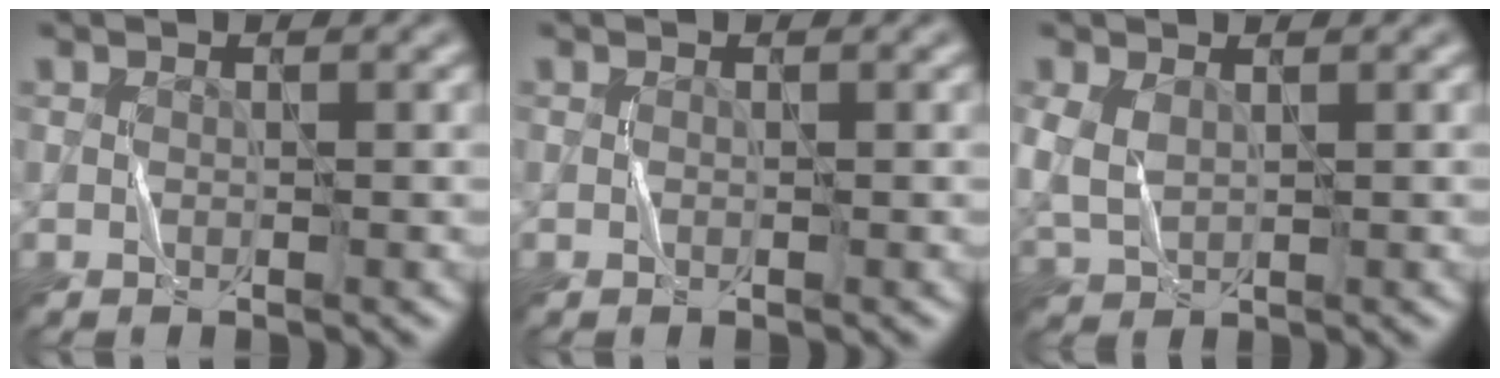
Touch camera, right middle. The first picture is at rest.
{"total": 0.0}
{"total": 2.8, "force": [0.9, 1.8, 2.0], "torque": [-0.061, 0.003, 0.022]}